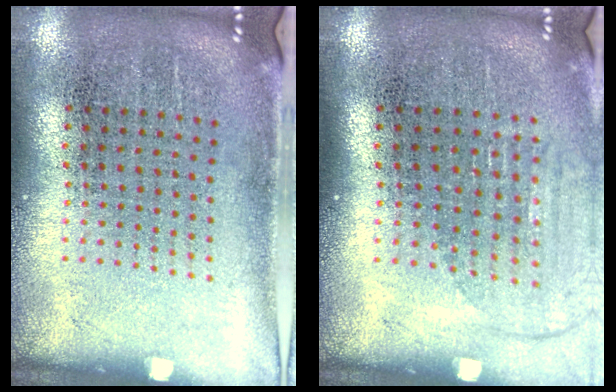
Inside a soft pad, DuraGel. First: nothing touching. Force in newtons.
{"total": 1.3, "press": 1.2, "slide": 0.6}